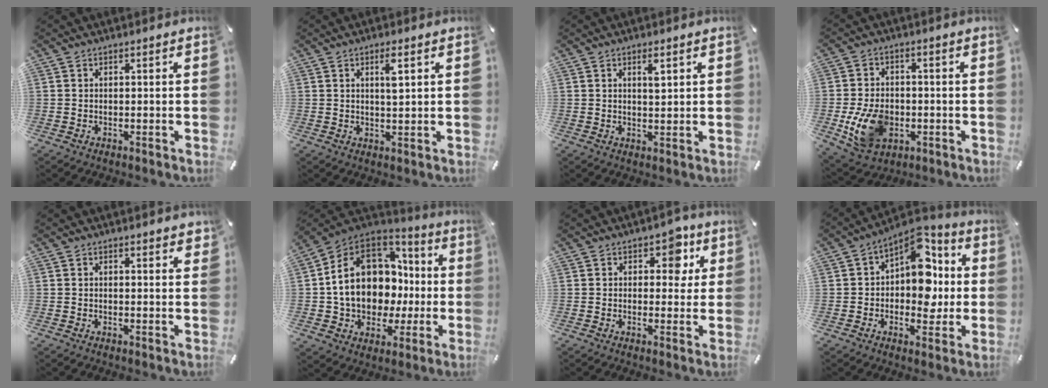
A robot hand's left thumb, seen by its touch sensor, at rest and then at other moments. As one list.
[{"total": 3.8, "force": [1.5, 0.7, 3.4], "torque": [-0.057, -0.005, 0.019]}, {"total": 2.9, "force": [1.4, 0.8, 2.4], "torque": [-0.035, -0.004, 0.019]}, {"total": 11.8, "force": [-2.8, 8.7, 7.5], "torque": [-0.155, 0.004, -0.048]}, {"total": 1.2, "force": [1.0, 0.4, 0.6], "torque": [-0.005, -0.002, 0.016]}, {"total": 16.9, "force": [1.5, 13.9, 9.5], "torque": [-0.189, -0.016, 0.031]}, {"total": 6.9, "force": [2.8, 4.7, 4.1], "torque": [-0.030, -0.009, 0.037]}, {"total": 14.2, "force": [2.8, 9.7, 9.9], "torque": [-0.125, -0.024, 0.051]}]